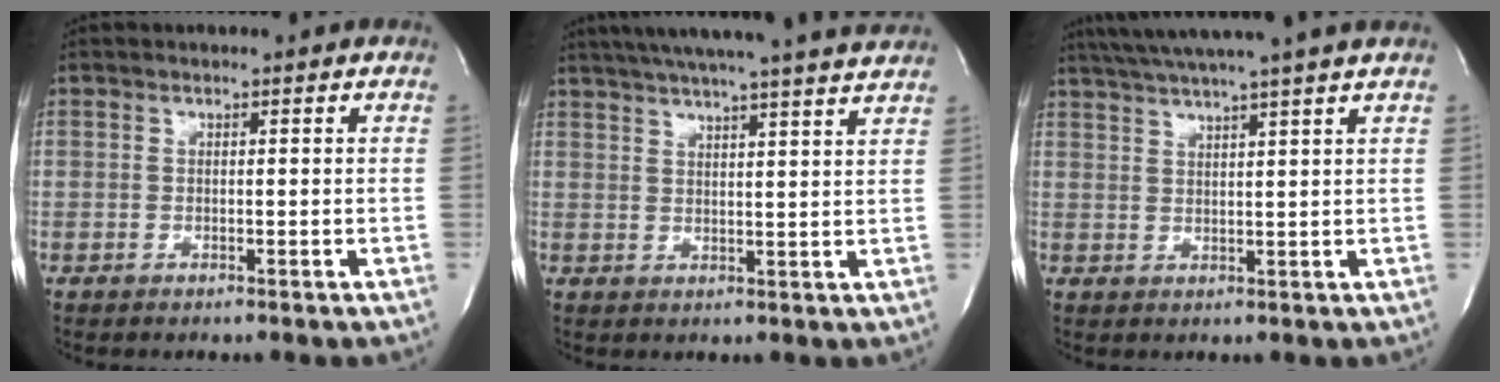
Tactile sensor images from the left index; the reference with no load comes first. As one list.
[{"total": 20.2, "force": [18.0, -0.5, 9.0], "torque": [-0.151, 0.001, 0.237]}, {"total": 11.6, "force": [9.9, -1.8, 5.8], "torque": [-0.102, 0.010, 0.140]}]